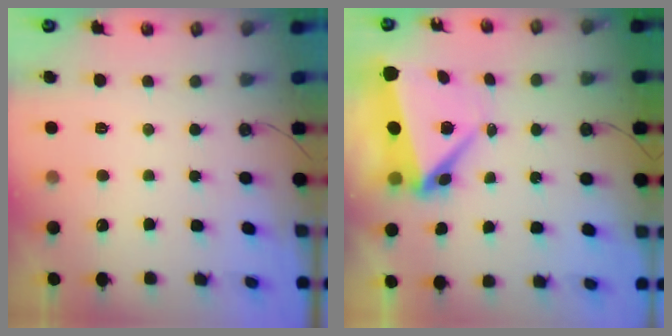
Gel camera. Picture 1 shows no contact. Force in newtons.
{"total": 7.5, "press": 7.4, "slide": 1.2}